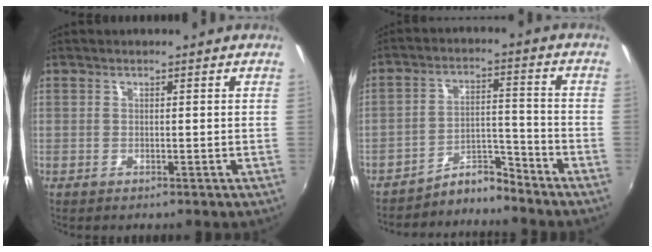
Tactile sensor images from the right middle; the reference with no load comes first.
{"total": 5.6, "force": [-5.6, -0.1, -0.1], "torque": [0.001, 0.028, -0.104]}